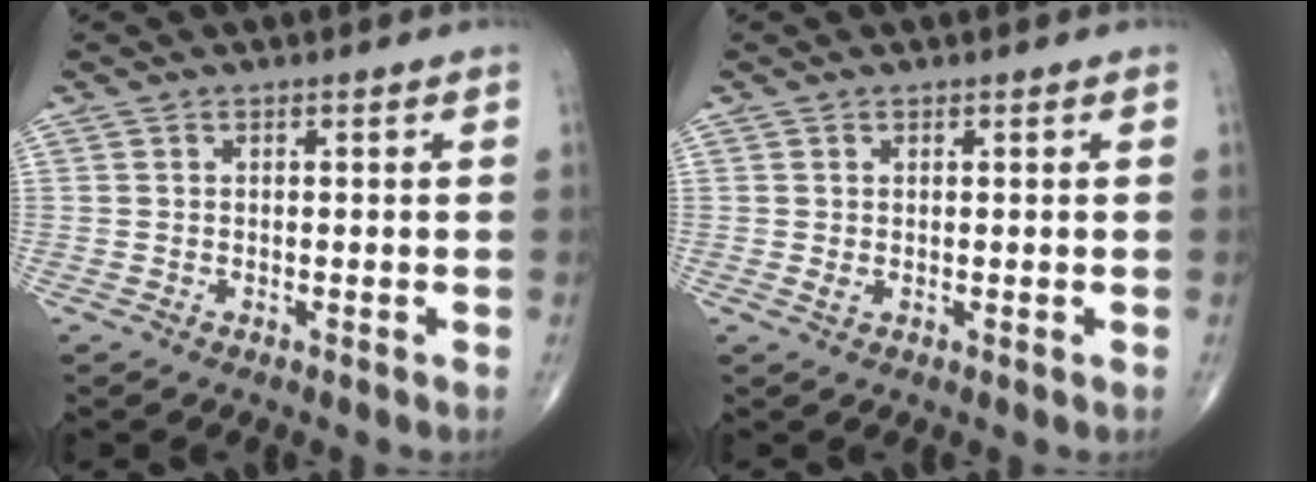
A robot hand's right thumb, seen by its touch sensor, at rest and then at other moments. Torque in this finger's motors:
{"motor_torque": [0.19, 0.12, 0.12, 0.05, 0.06]}